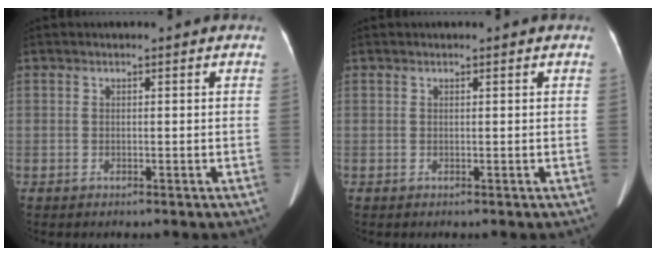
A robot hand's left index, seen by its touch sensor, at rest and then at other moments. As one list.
[{"total": 0.0}]